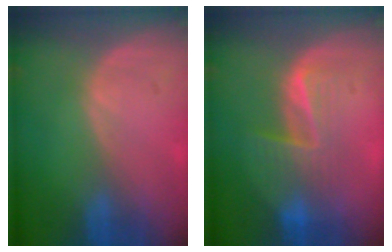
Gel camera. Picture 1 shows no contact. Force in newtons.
{"total": 6.9, "press": 6.4, "slide": 2.5}